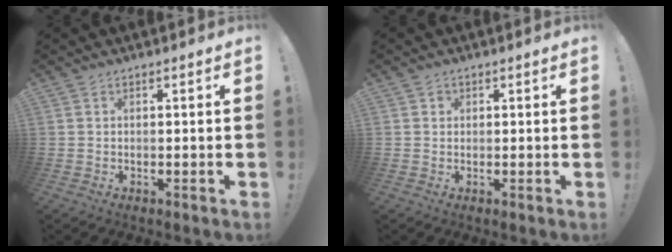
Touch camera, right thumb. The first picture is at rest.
{"total": 1.3, "force": [0.5, 1.1, 0.2], "torque": [0.004, 0.001, 0.008]}